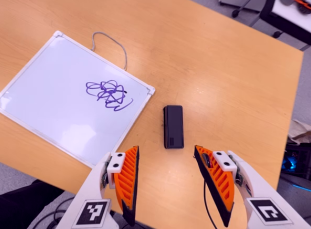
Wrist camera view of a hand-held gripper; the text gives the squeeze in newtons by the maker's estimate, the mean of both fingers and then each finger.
{"total": 0.0}